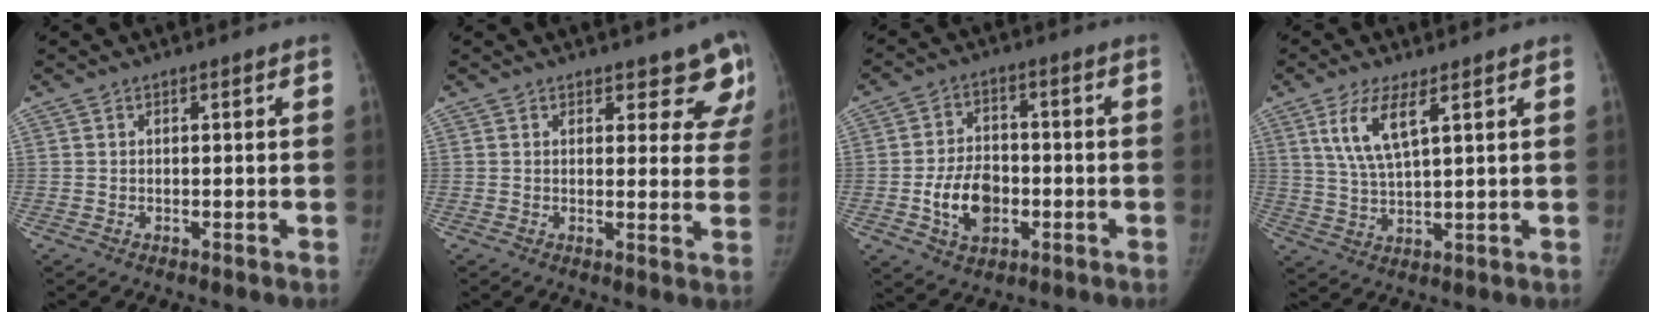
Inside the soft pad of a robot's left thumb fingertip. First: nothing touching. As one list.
[{"total": 7.8, "force": [6.3, 3.8, 2.5], "torque": [0.022, -0.035, 0.053]}, {"total": 10.2, "force": [-2.6, 7.1, 6.8], "torque": [-0.096, 0.014, -0.041]}, {"total": 7.8, "force": [3.7, 2.1, 6.5], "torque": [-0.140, -0.017, 0.080]}]